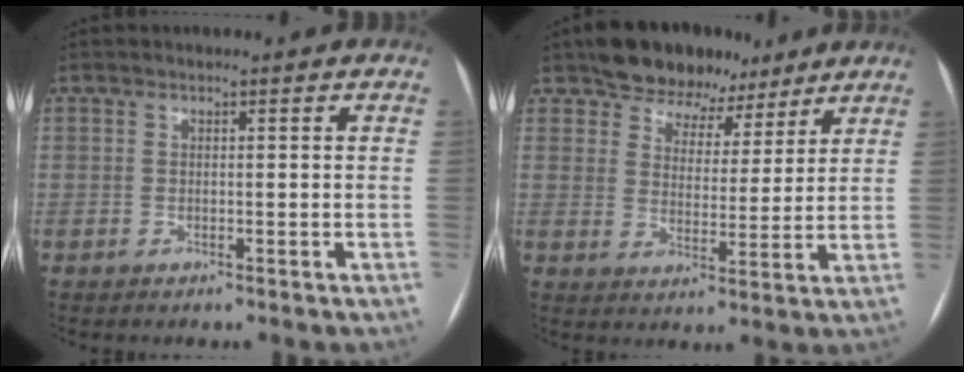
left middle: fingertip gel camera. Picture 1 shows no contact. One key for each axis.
{"total": 9.5, "fx": 7.2, "fy": 5.8, "fz": 2.3, "tx": -0.023, "ty": 0.018, "tz": 0.109}